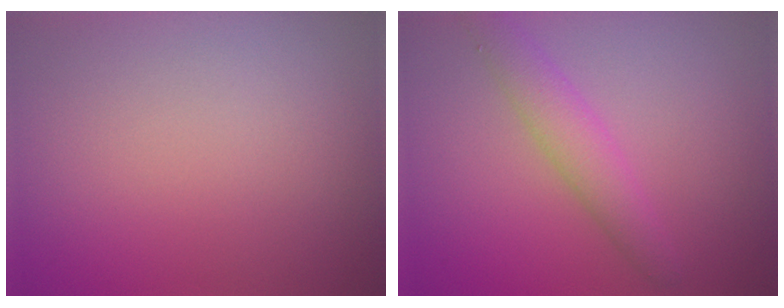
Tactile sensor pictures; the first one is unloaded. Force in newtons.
{"total": 3.0, "press": 3.0, "slide": 0.3}